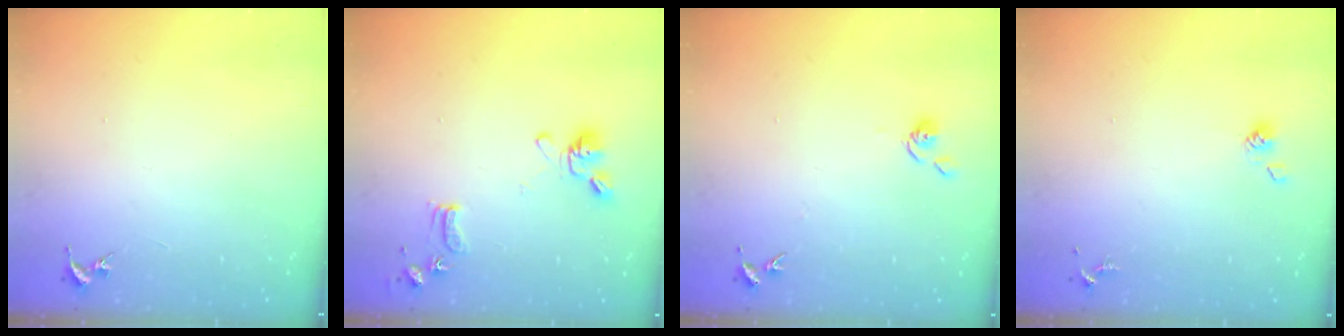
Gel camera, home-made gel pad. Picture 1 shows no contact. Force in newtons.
{"total": 13.7, "press": 13.6, "slide": 2.1}
{"total": 6.3, "press": 6.3, "slide": 0.5}
{"total": 4.4, "press": 3.7, "slide": 2.4}